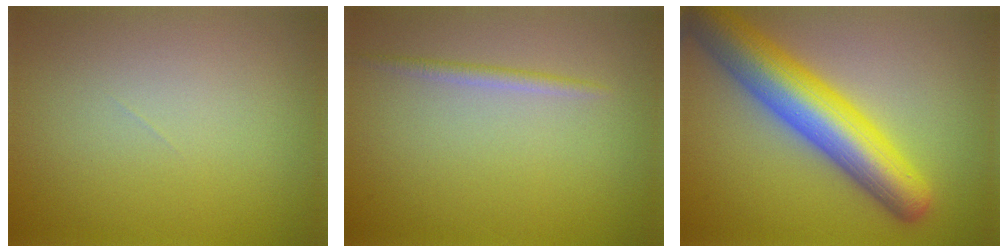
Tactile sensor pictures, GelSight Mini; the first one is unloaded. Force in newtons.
{"total": 1.1, "press": 1.1, "slide": 0.1}
{"total": 9.2, "press": 9.2, "slide": 0.5}